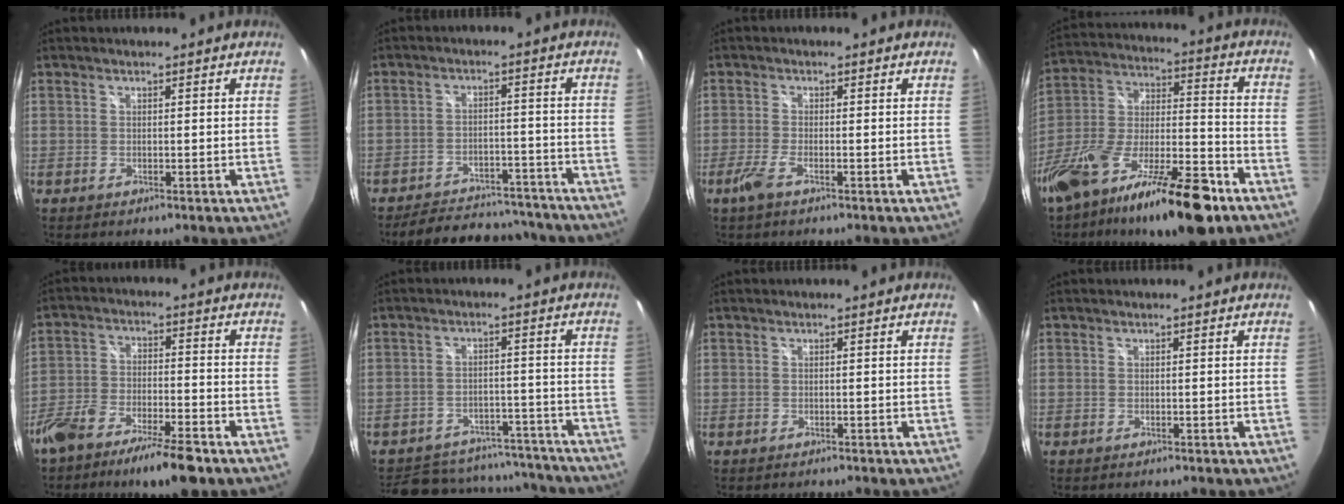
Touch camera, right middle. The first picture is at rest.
{"total": 17.7, "force": [-15.7, 5.9, 5.8], "torque": [-0.121, 0.022, -0.193]}
{"total": 2.9, "force": [-1.8, 0.5, 2.2], "torque": [-0.055, -0.004, -0.036]}
{"total": 24.5, "force": [-14.9, 7.0, 18.1], "torque": [-0.318, -0.033, -0.254]}
{"total": 11.0, "force": [-7.9, 2.6, 7.1], "torque": [-0.142, -0.005, -0.140]}
{"total": 19.4, "force": [-16.2, 8.6, 6.3], "torque": [-0.139, 0.029, -0.189]}
{"total": 0.7, "force": [-0.6, 0.2, 0.1], "torque": [-0.005, -0.003, -0.010]}
{"total": 0.0}